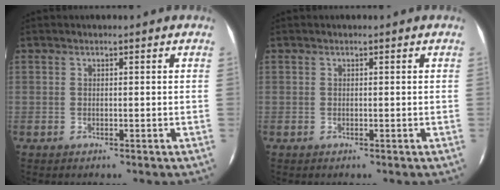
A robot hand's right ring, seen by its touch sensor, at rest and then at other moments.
{"total": 0.0}